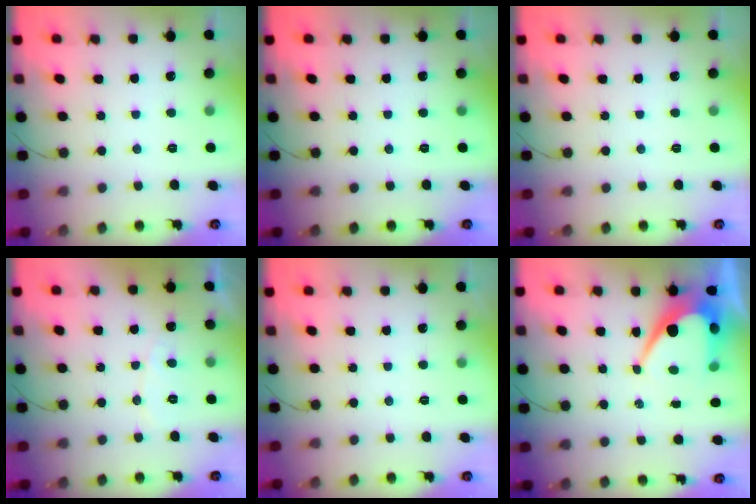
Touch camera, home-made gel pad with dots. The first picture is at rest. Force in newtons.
{"total": 0.0}
{"total": 0.0}
{"total": 4.8, "press": 4.8, "slide": 0.4}
{"total": 0.0}
{"total": 11.0, "press": 11.0, "slide": 0.7}